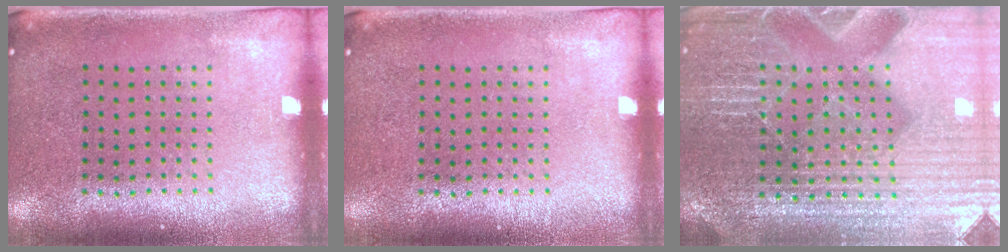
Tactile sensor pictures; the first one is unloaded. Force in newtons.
{"total": 0.0}
{"total": 5.0, "press": 4.7, "slide": 1.7}